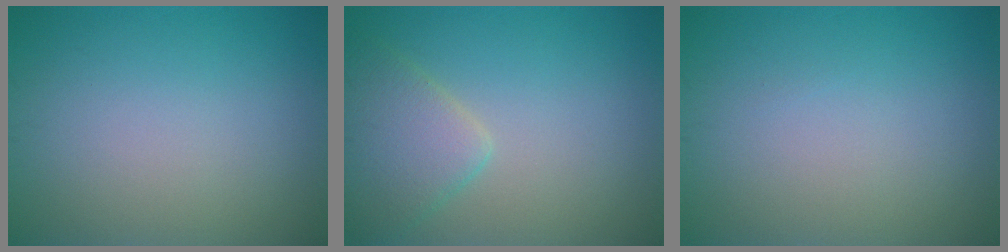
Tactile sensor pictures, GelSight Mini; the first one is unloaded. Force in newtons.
{"total": 3.7, "press": 3.7, "slide": 0.3}
{"total": 0.0}